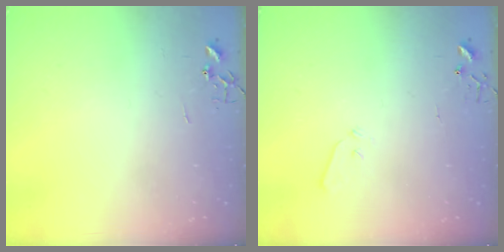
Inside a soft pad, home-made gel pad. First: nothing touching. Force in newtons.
{"total": 4.0, "press": 3.9, "slide": 0.6}